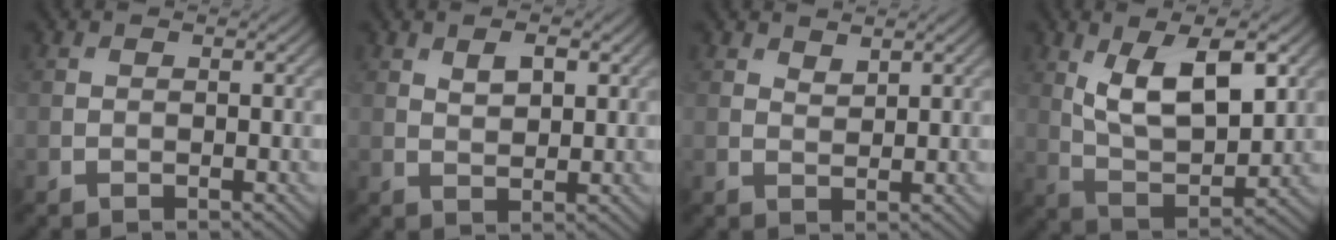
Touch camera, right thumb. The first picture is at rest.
{"total": 3.1, "force": [1.5, 1.5, 2.2], "torque": [-0.041, -0.003, 0.030]}
{"total": 1.6, "force": [1.3, 0.6, 0.6], "torque": [-0.015, -0.005, 0.028]}
{"total": 10.7, "force": [3.8, 4.9, 8.7], "torque": [-0.168, -0.009, 0.071]}